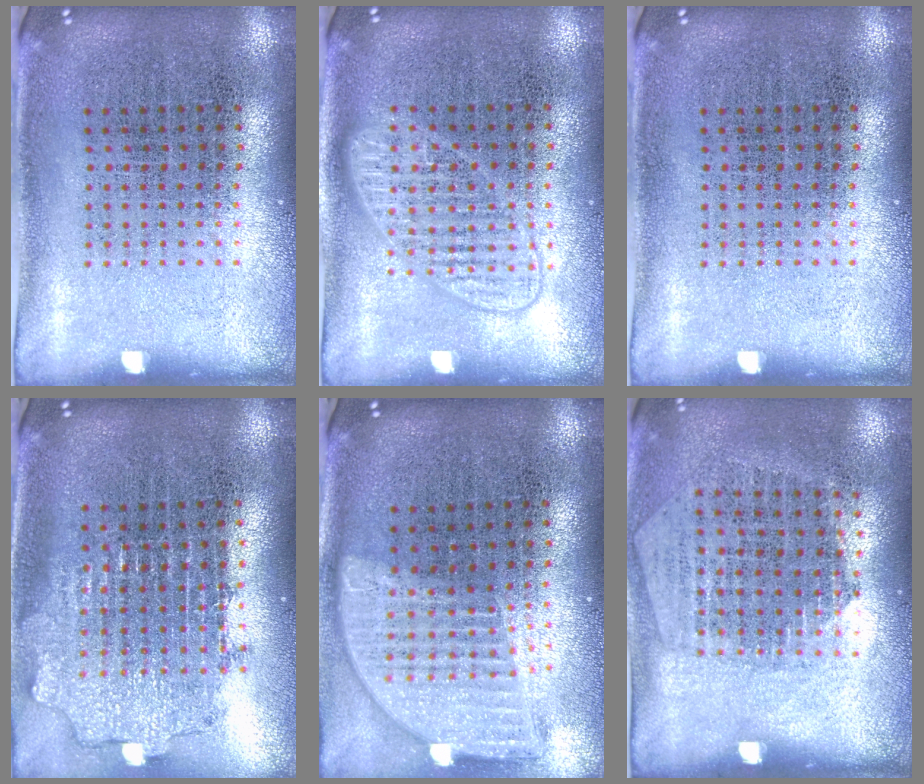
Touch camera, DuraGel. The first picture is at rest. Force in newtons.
{"total": 1.5, "press": 1.4, "slide": 0.3}
{"total": 0.0}
{"total": 2.0, "press": 1.5, "slide": 1.3}
{"total": 2.0, "press": 1.6, "slide": 1.2}
{"total": 1.3, "press": 1.1, "slide": 0.5}